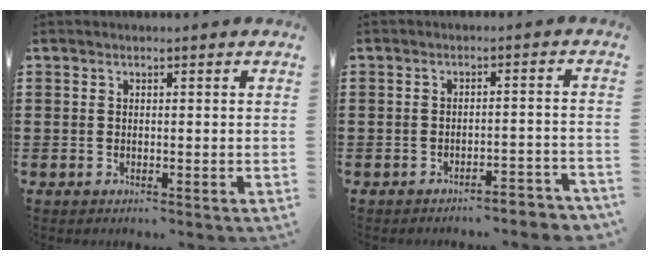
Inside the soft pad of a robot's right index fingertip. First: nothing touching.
{"total": 2.8, "force": [-2.6, -0.1, 0.8], "torque": [-0.017, 0.000, -0.056]}